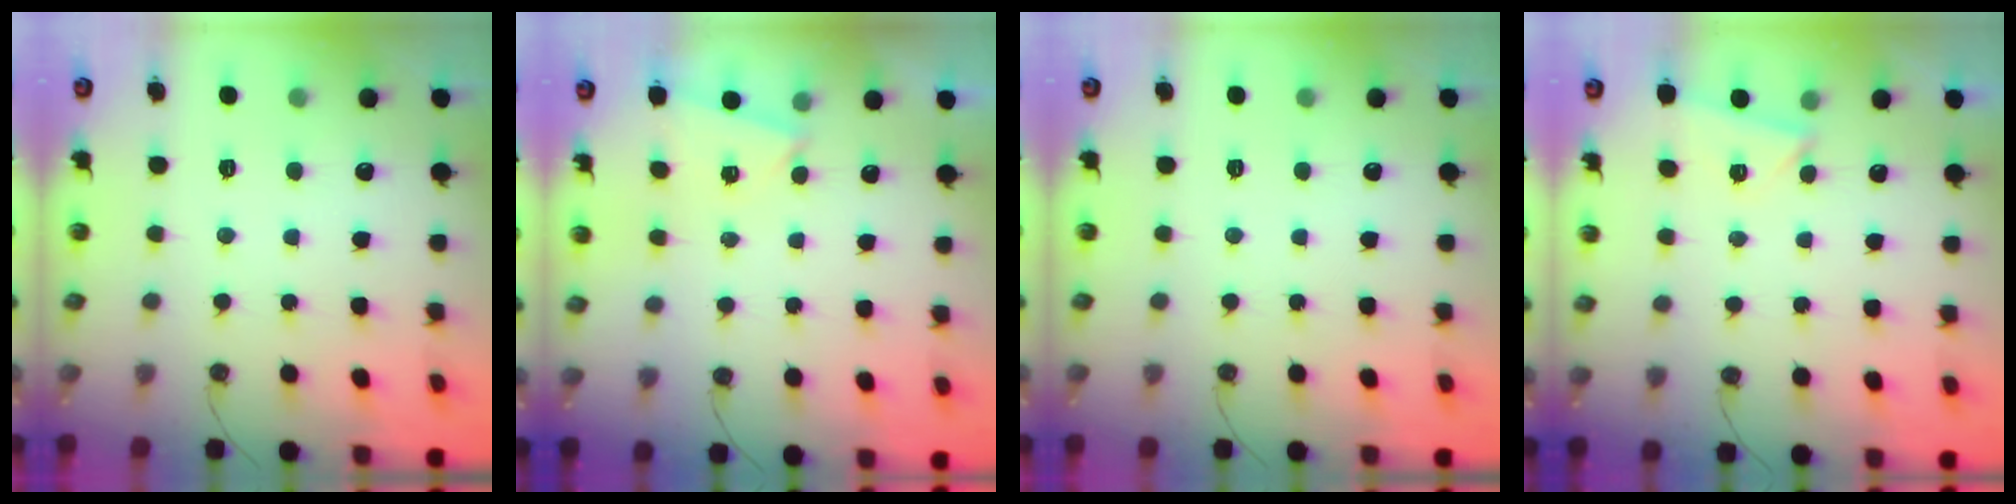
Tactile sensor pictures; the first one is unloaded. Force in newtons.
{"total": 2.8, "press": 1.5, "slide": 2.3}
{"total": 0.0}
{"total": 3.8, "press": 3.2, "slide": 2.1}